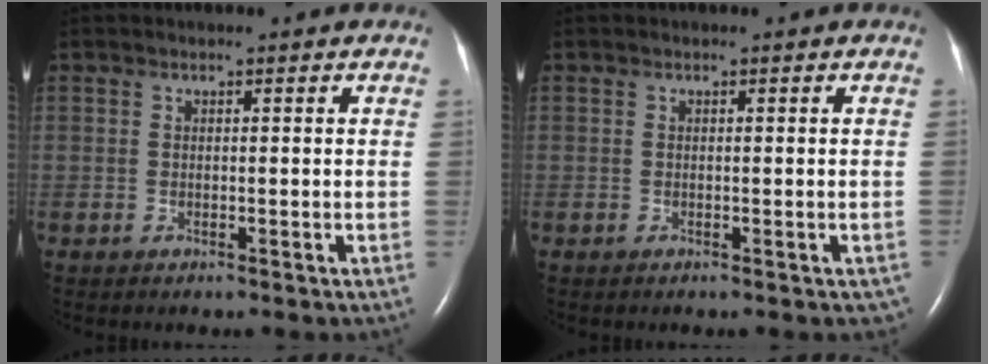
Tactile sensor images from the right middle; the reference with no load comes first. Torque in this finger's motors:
{"motor_torque": [0.41, -0.36, 0.00, 0.00]}